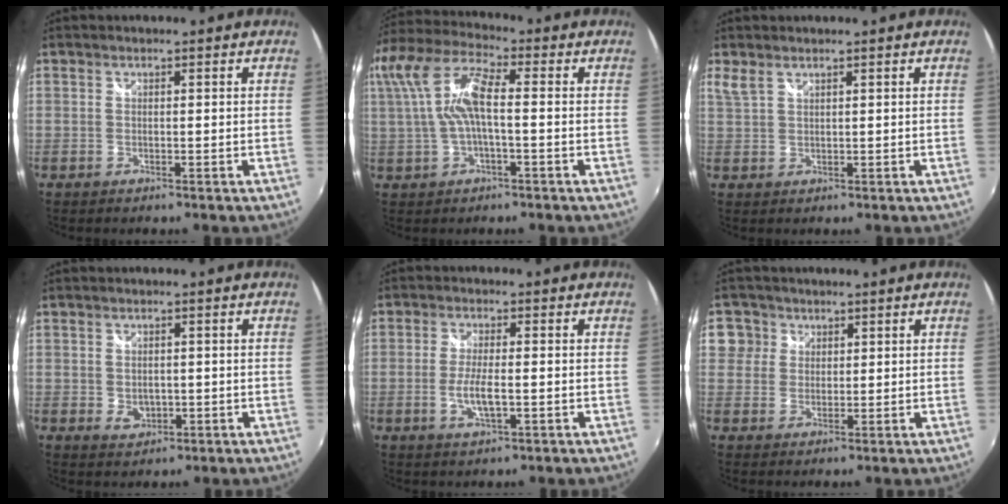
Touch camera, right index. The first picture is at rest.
{"total": 12.6, "force": [1.1, 4.4, 11.8], "torque": [-0.222, 0.011, 0.021]}
{"total": 2.0, "force": [1.4, 0.6, 1.2], "torque": [-0.029, 0.001, 0.032]}
{"total": 3.5, "force": [-0.4, 2.8, 2.0], "torque": [-0.034, -0.004, -0.004]}
{"total": 5.0, "force": [-1.3, 1.3, 4.7], "torque": [-0.094, -0.009, -0.022]}
{"total": 4.2, "force": [1.3, 4.0, 0.2], "torque": [0.011, 0.020, 0.018]}